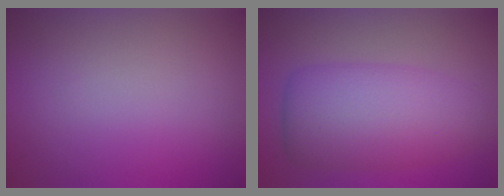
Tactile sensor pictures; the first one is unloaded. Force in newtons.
{"total": 6.8, "press": 6.8, "slide": 0.2}